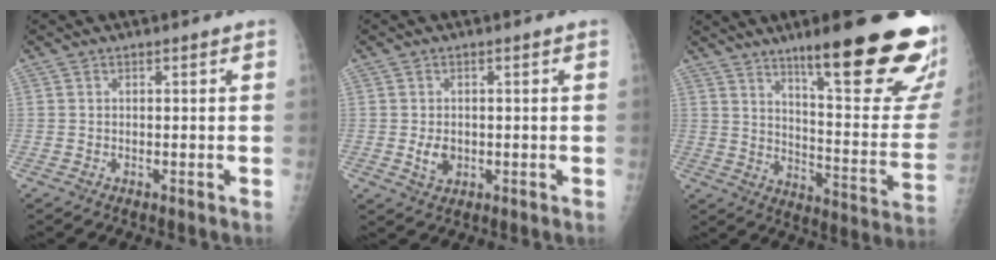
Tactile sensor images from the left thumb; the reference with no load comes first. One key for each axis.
{"total": 3.3, "fx": -0.4, "fy": 2.4, "fz": 2.2, "tx": -0.031, "ty": -0.002, "tz": 0.000}
{"total": 27.0, "fx": 16.4, "fy": 4.8, "fz": 20.9, "tx": -0.233, "ty": -0.080, "tz": 0.243}